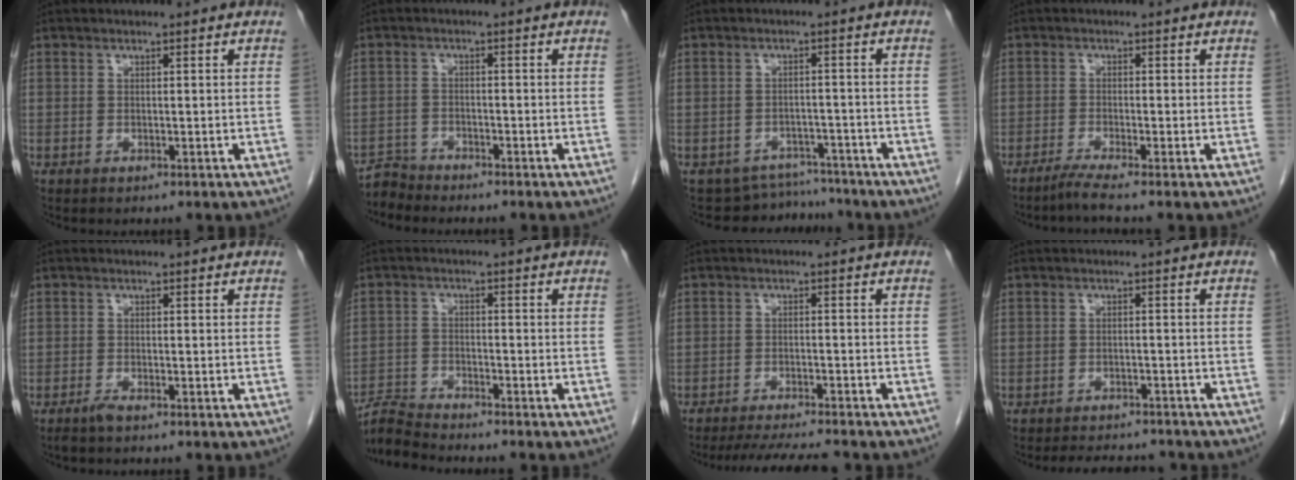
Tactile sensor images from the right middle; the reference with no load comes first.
{"total": 2.7, "force": [-2.6, -0.1, -0.9], "torque": [0.021, -0.013, -0.050]}
{"total": 5.6, "force": [-5.2, 1.2, -1.7], "torque": [0.024, 0.019, -0.070]}
{"total": 1.2, "force": [-1.0, -0.4, 0.5], "torque": [-0.013, 0.000, -0.022]}
{"total": 1.3, "force": [-1.1, 0.0, 0.7], "torque": [-0.020, -0.003, -0.021]}
{"total": 5.2, "force": [-5.1, -1.0, 0.0], "torque": [-0.005, -0.009, -0.095]}
{"total": 8.8, "force": [-8.0, 0.0, 3.5], "torque": [-0.054, -0.017, -0.121]}
{"total": 7.2, "force": [-6.8, 1.7, 1.7], "torque": [-0.026, 0.000, -0.085]}